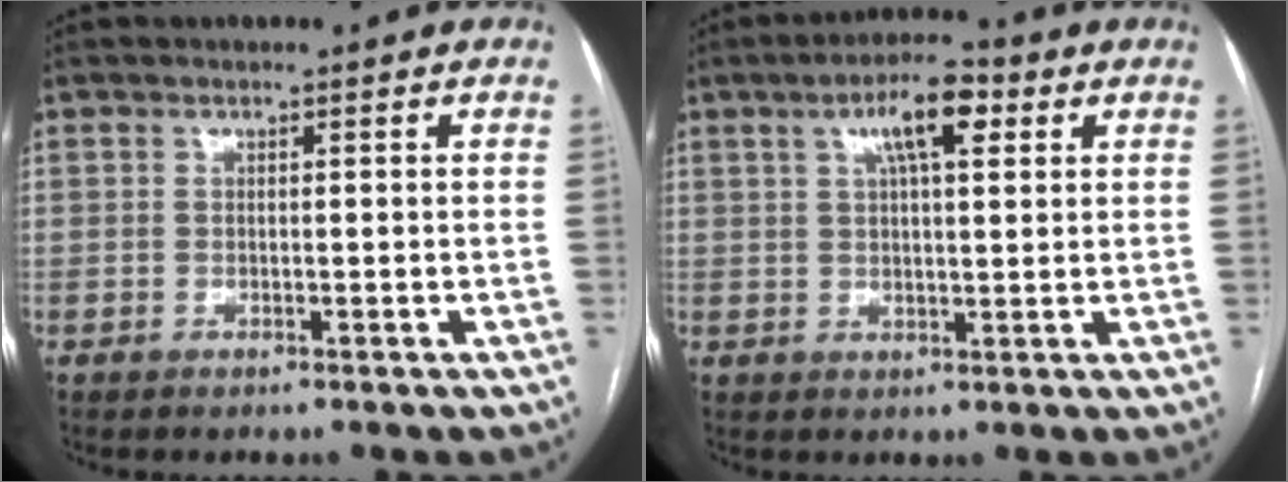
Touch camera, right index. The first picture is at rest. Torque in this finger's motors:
{"motor_torque": [0.99, 0.65, 0.18, 0.09]}